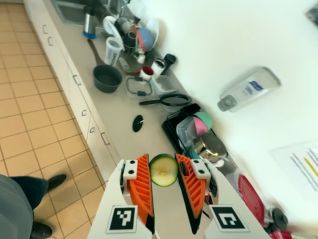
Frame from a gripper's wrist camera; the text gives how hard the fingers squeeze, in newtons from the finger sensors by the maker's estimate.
{"total": 8.1, "left": 7.7, "right": 8.5}